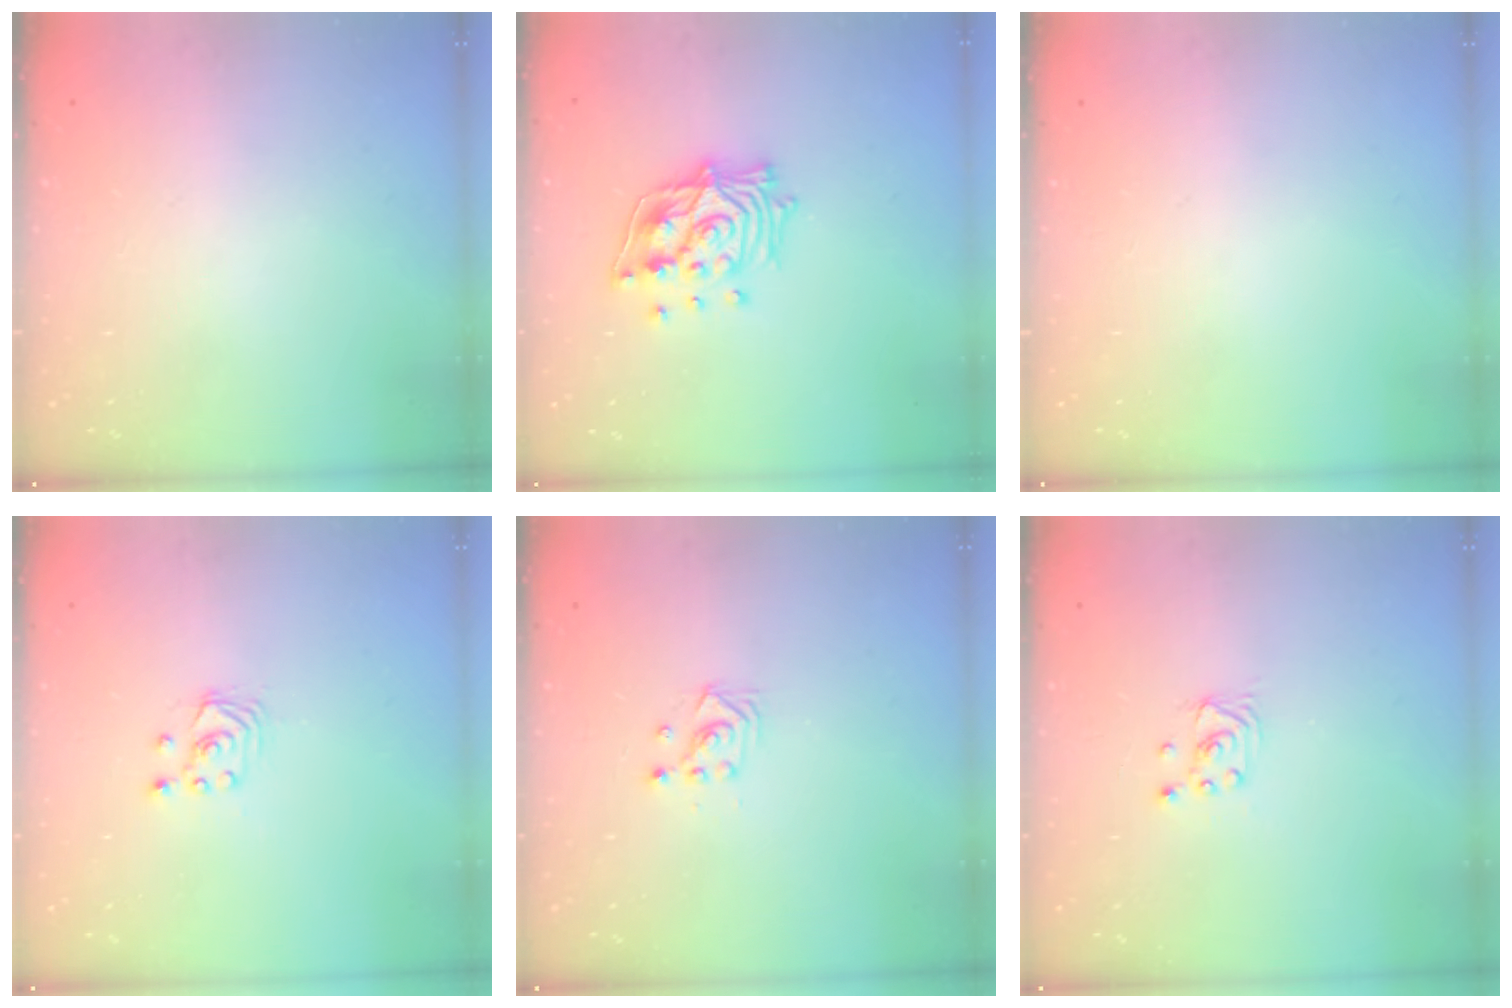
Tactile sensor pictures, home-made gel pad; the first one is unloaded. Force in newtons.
{"total": 14.0, "press": 13.9, "slide": 1.7}
{"total": 0.0}
{"total": 2.1, "press": 2.1, "slide": 0.3}
{"total": 2.9, "press": 2.9, "slide": 0.3}
{"total": 1.6, "press": 1.6, "slide": 0.0}